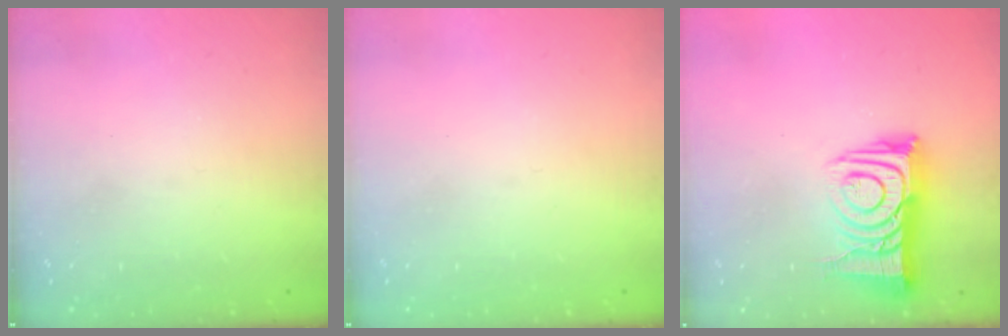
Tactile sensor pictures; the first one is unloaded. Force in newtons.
{"total": 0.0}
{"total": 14.1, "press": 14.1, "slide": 1.1}